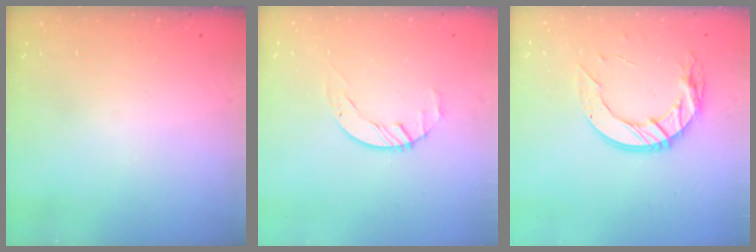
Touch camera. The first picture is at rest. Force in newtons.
{"total": 1.7, "press": 1.7, "slide": 0.3}
{"total": 12.9, "press": 12.9, "slide": 0.8}